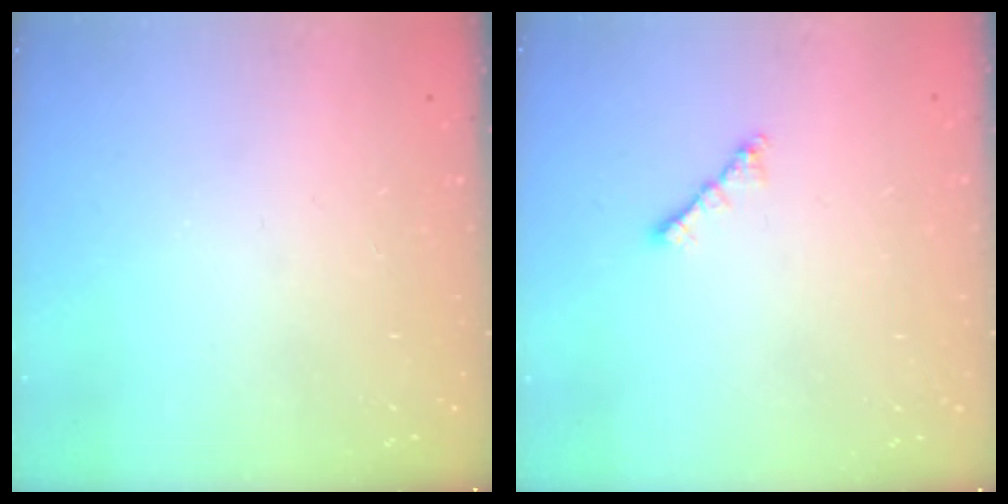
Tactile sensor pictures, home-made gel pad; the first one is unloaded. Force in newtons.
{"total": 2.0, "press": 1.9, "slide": 0.6}